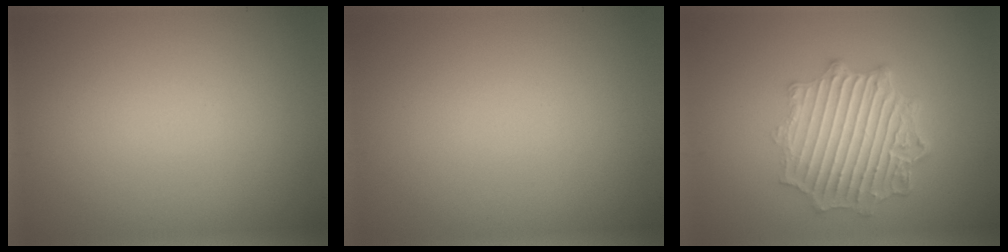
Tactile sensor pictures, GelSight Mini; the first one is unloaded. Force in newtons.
{"total": 0.0}
{"total": 7.3, "press": 5.2, "slide": 5.0}